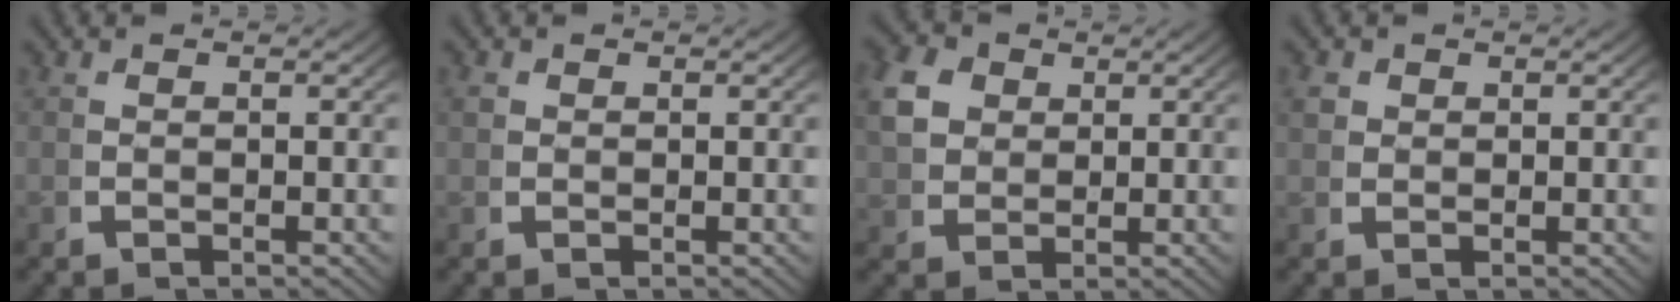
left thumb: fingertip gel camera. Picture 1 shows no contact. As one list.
[{"total": 0.9, "force": [0.4, 0.8, 0.3], "torque": [-0.009, -0.008, 0.013]}, {"total": 5.8, "force": [2.3, 4.5, 2.9], "torque": [-0.075, -0.011, 0.049]}, {"total": 1.7, "force": [0.8, 1.4, 0.6], "torque": [-0.014, -0.006, 0.020]}]